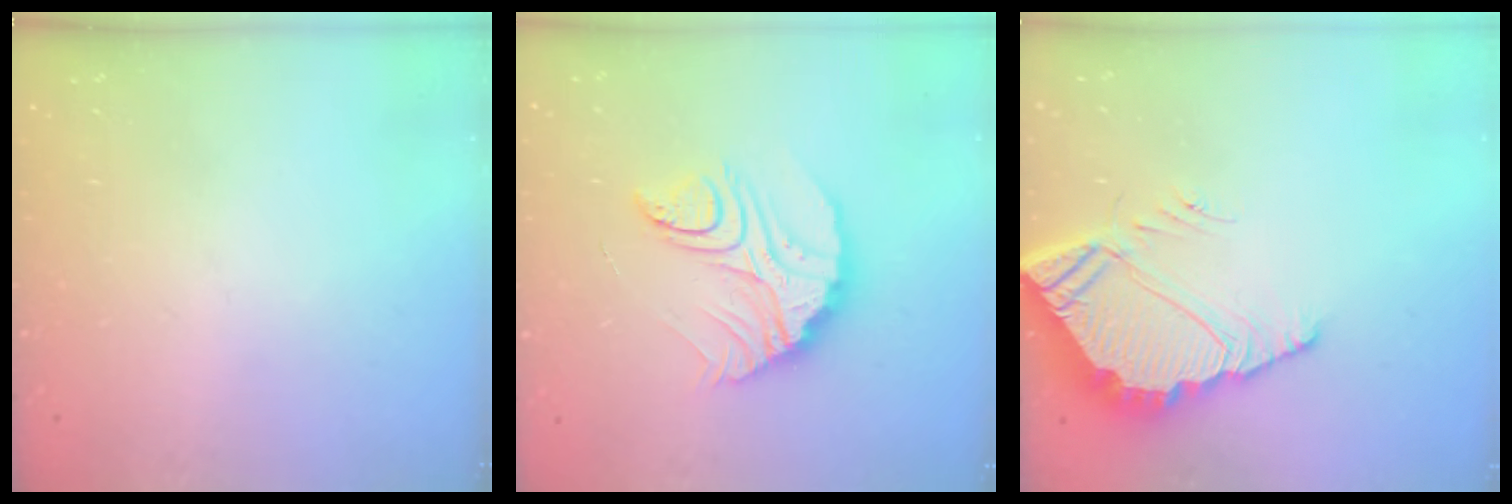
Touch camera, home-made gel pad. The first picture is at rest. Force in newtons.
{"total": 12.9, "press": 12.9, "slide": 0.9}
{"total": 7.9, "press": 7.9, "slide": 0.6}